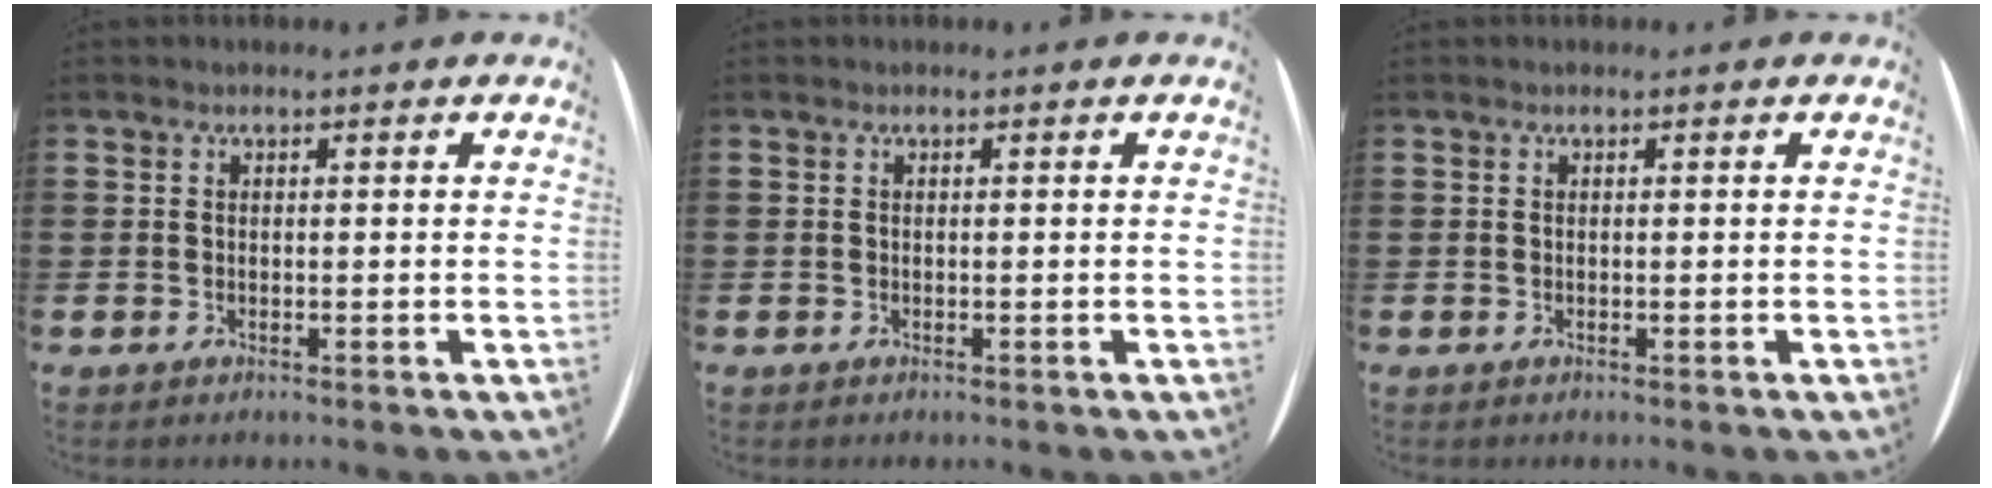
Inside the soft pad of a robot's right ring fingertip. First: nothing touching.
{"total": 0.0}
{"total": 0.0}